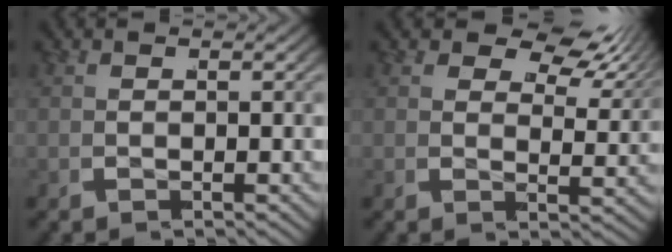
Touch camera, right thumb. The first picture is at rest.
{"total": 5.2, "force": [3.7, 2.2, 2.8], "torque": [-0.028, 0.008, 0.049]}